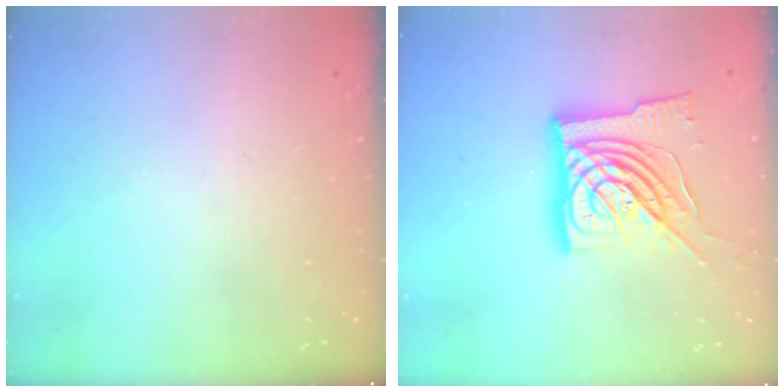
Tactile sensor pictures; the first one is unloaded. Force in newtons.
{"total": 18.2, "press": 18.1, "slide": 1.9}